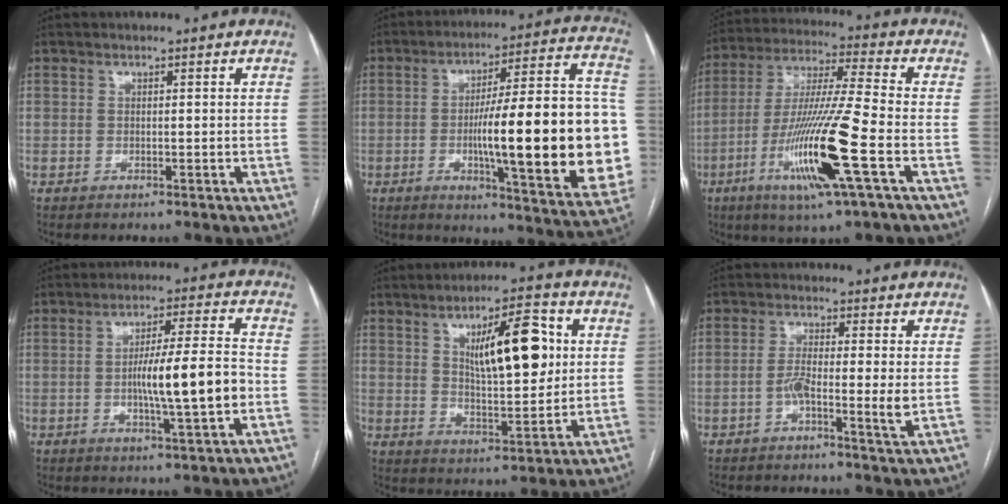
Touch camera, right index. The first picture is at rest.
{"total": 26.6, "force": [-3.3, 3.7, 26.1], "torque": [-0.299, 0.017, -0.043]}
{"total": 17.2, "force": [-6.0, -0.2, 16.1], "torque": [-0.325, -0.021, -0.114]}
{"total": 10.5, "force": [-1.9, 0.1, 10.4], "torque": [-0.172, 0.004, -0.032]}
{"total": 12.6, "force": [3.4, 3.4, 11.6], "torque": [-0.182, 0.008, 0.059]}
{"total": 5.0, "force": [-1.0, 0.1, 4.9], "torque": [-0.092, -0.003, -0.021]}